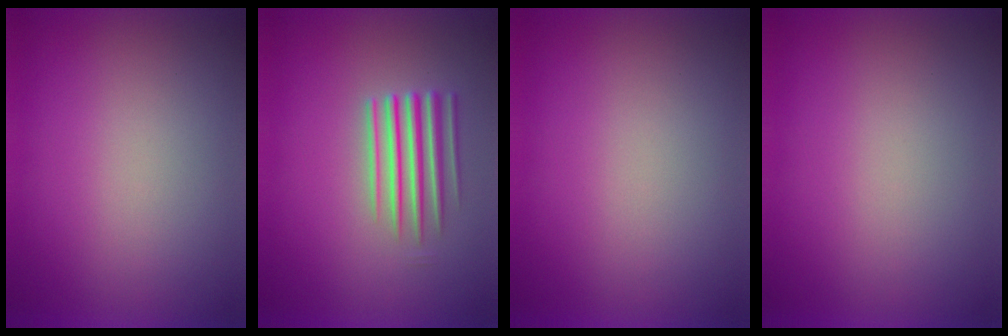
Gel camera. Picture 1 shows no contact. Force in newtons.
{"total": 4.3}
{"total": 0.0}
{"total": 0.0}